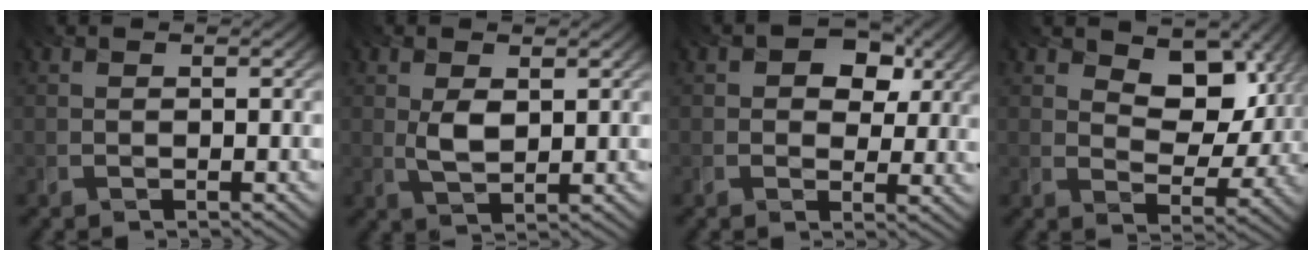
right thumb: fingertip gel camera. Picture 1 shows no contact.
{"total": 3.2, "force": [0.8, 1.7, 2.6], "torque": [-0.059, -0.006, 0.021]}
{"total": 6.3, "force": [2.7, 4.3, 3.7], "torque": [-0.051, -0.002, 0.031]}
{"total": 8.6, "force": [3.6, 5.4, 5.6], "torque": [-0.085, -0.008, 0.058]}